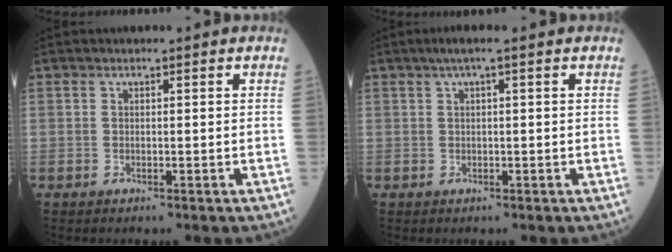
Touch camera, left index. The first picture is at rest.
{"total": 2.4, "force": [1.4, 0.1, 2.0], "torque": [-0.039, 0.016, 0.023]}